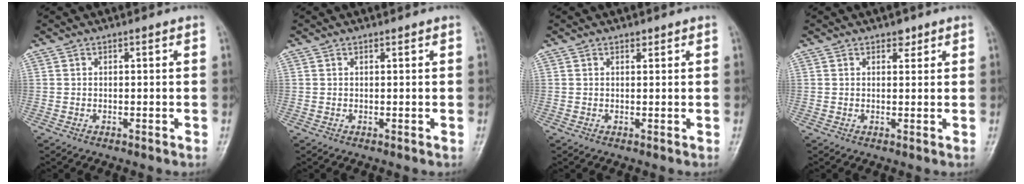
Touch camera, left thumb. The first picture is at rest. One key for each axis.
{"total": 0.0}
{"total": 0.7, "fx": 0.6, "fy": 0.4, "fz": 0.2, "tx": -0.001, "ty": -0.005, "tz": 0.007}
{"total": 1.7, "fx": 1.1, "fy": 1.0, "fz": 0.6, "tx": 0.004, "ty": -0.006, "tz": 0.013}